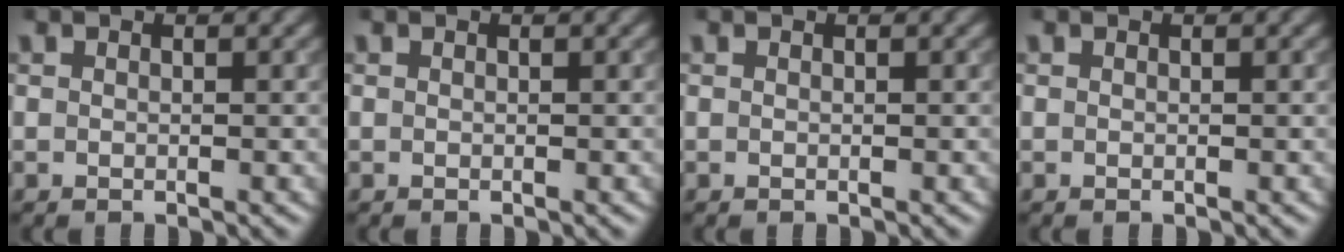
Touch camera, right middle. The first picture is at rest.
{"total": 0.0}
{"total": 0.0}
{"total": 0.0}